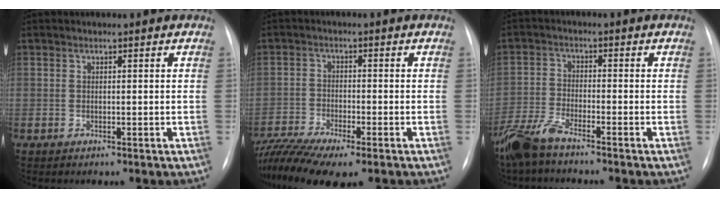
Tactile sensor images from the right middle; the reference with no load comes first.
{"total": 11.0, "force": [-8.7, 1.6, 6.6], "torque": [-0.131, -0.012, -0.147]}
{"total": 6.4, "force": [-5.3, 0.7, 3.4], "torque": [-0.081, -0.019, -0.110]}